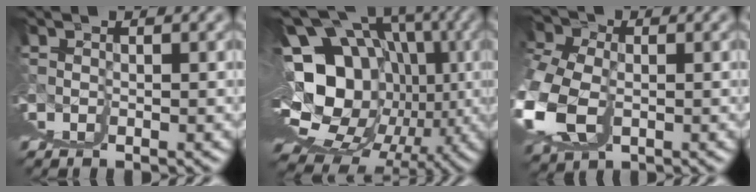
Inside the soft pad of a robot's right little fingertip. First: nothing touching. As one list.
[{"total": 17.2, "force": [0.7, 9.8, 14.1], "torque": [-0.219, -0.024, 0.040]}, {"total": 5.1, "force": [1.6, 3.8, 3.0], "torque": [-0.048, -0.009, 0.033]}]